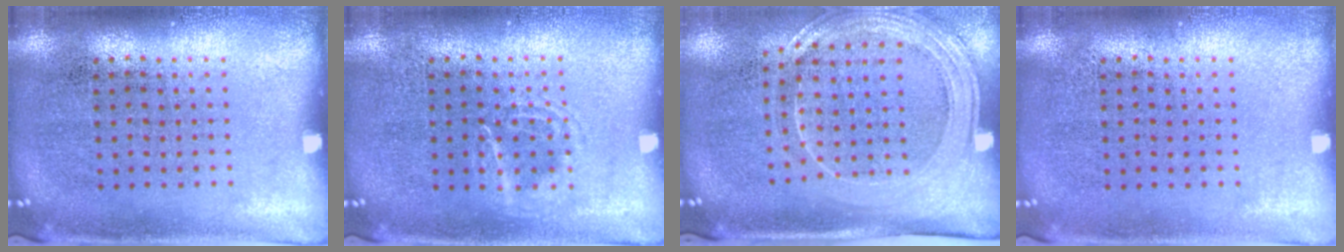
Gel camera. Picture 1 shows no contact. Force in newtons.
{"total": 1.4, "press": 1.4, "slide": 0.2}
{"total": 2.1, "press": 1.8, "slide": 1.1}
{"total": 0.0}